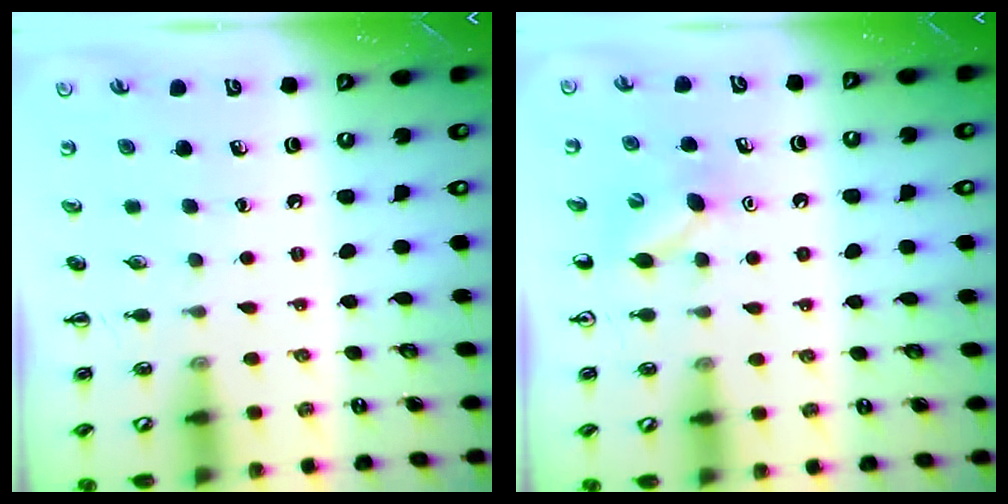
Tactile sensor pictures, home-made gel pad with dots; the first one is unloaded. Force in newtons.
{"total": 4.1, "press": 4.0, "slide": 1.1}